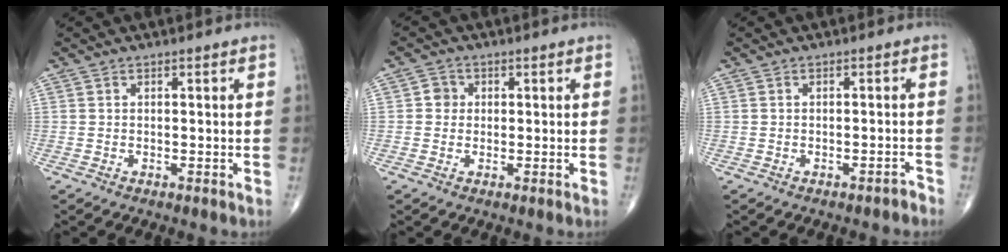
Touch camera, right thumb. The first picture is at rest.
{"total": 2.4, "force": [0.2, 2.2, 0.7], "torque": [0.003, 0.005, -0.002]}
{"total": 1.2, "force": [-1.1, 0.3, 0.4], "torque": [-0.006, 0.014, -0.013]}